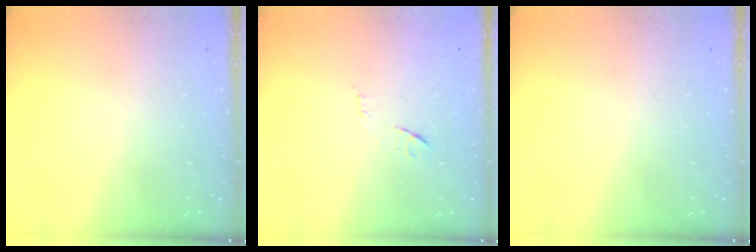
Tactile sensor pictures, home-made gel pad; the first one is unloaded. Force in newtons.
{"total": 8.1, "press": 8.0, "slide": 0.7}
{"total": 0.0}